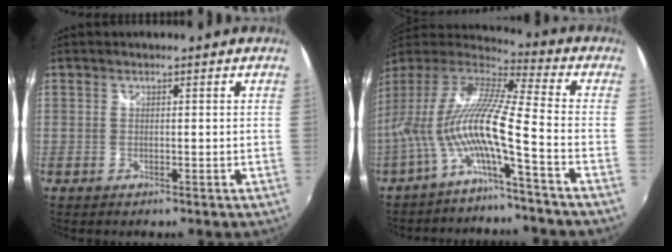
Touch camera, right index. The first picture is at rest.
{"total": 13.1, "force": [-4.9, -0.7, 12.2], "torque": [-0.205, -0.013, -0.098]}